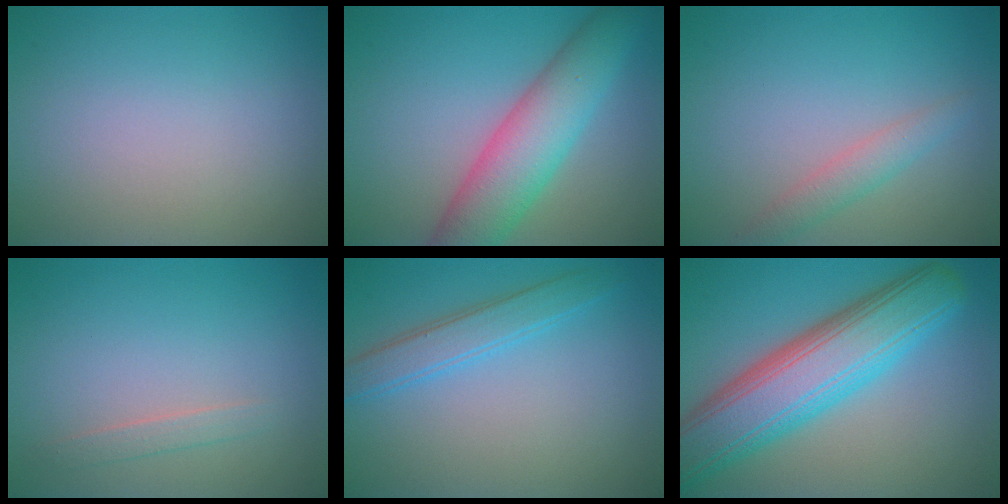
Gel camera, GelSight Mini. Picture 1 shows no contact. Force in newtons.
{"total": 7.2, "press": 7.2, "slide": 0.2}
{"total": 2.0, "press": 2.0, "slide": 0.0}
{"total": 1.1, "press": 1.1, "slide": 0.1}
{"total": 2.9, "press": 2.9, "slide": 0.0}
{"total": 9.9, "press": 9.8, "slide": 0.6}